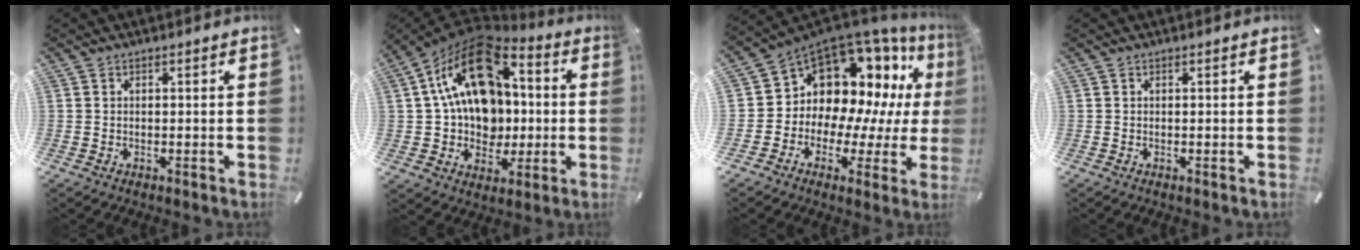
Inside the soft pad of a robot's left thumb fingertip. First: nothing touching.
{"total": 21.2, "force": [4.0, 15.7, 13.6], "torque": [-0.251, -0.022, 0.069]}
{"total": 12.6, "force": [6.4, 9.6, 5.0], "torque": [-0.085, -0.083, 0.123]}
{"total": 0.0}